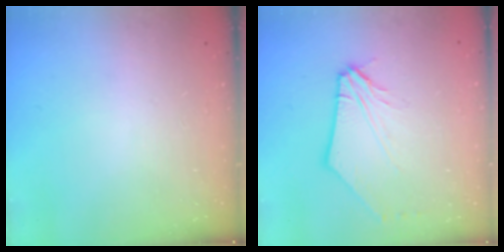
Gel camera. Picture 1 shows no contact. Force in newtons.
{"total": 8.5, "press": 8.4, "slide": 1.5}